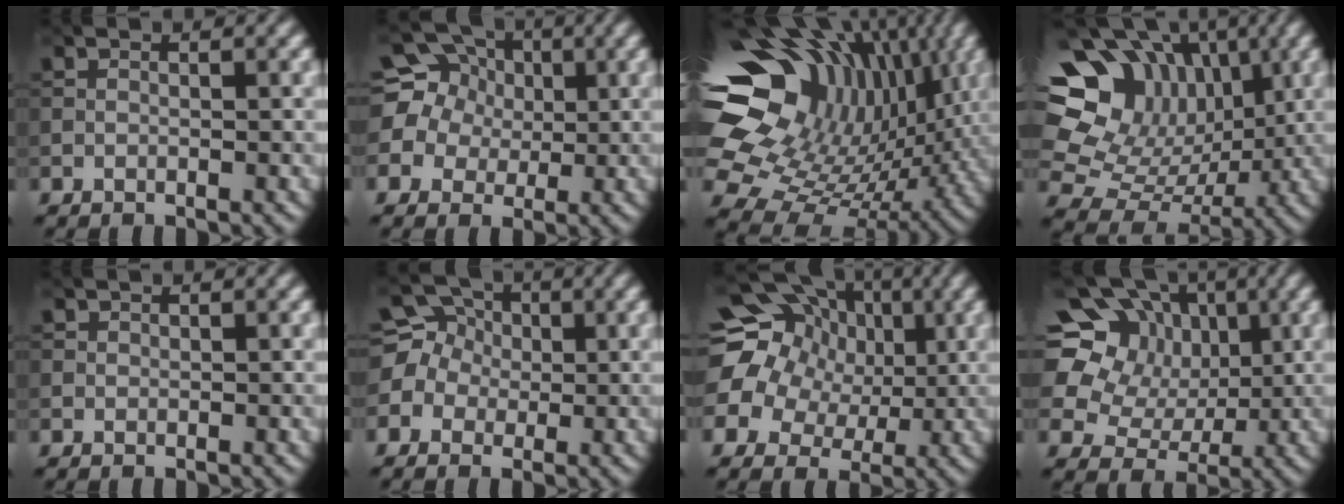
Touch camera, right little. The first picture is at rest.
{"total": 7.9, "force": [1.4, 7.5, 2.1], "torque": [-0.072, 0.032, -0.017]}
{"total": 19.5, "force": [6.1, 13.3, 12.9], "torque": [-0.272, 0.012, 0.137]}
{"total": 15.5, "force": [5.4, 12.5, 7.4], "torque": [-0.183, 0.042, 0.095]}
{"total": 0.6, "force": [0.4, 0.5, 0.1], "torque": [-0.002, -0.002, 0.007]}
{"total": 4.7, "force": [-0.6, 4.6, 0.6], "torque": [-0.003, 0.023, -0.042]}
{"total": 17.7, "force": [4.2, 15.7, 7.1], "torque": [-0.182, 0.027, 0.040]}
{"total": 13.9, "force": [5.2, 11.7, 5.4], "torque": [-0.143, 0.039, 0.084]}